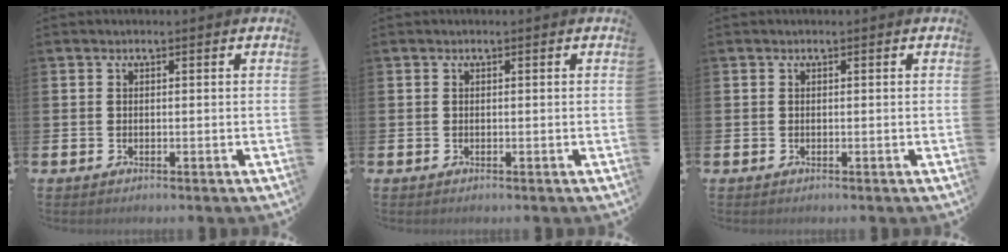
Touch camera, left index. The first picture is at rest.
{"total": 0.0}
{"total": 0.0}